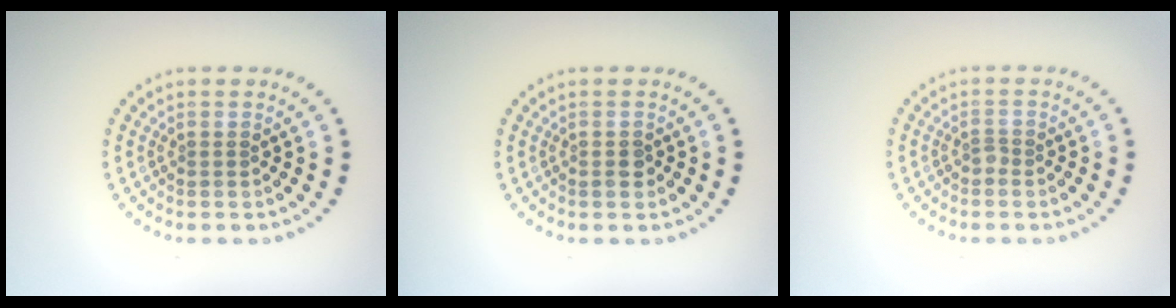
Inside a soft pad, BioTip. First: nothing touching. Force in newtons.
{"total": 1.2, "press": 1.2, "slide": 0.3}
{"total": 0.8, "press": 0.6, "slide": 0.6}